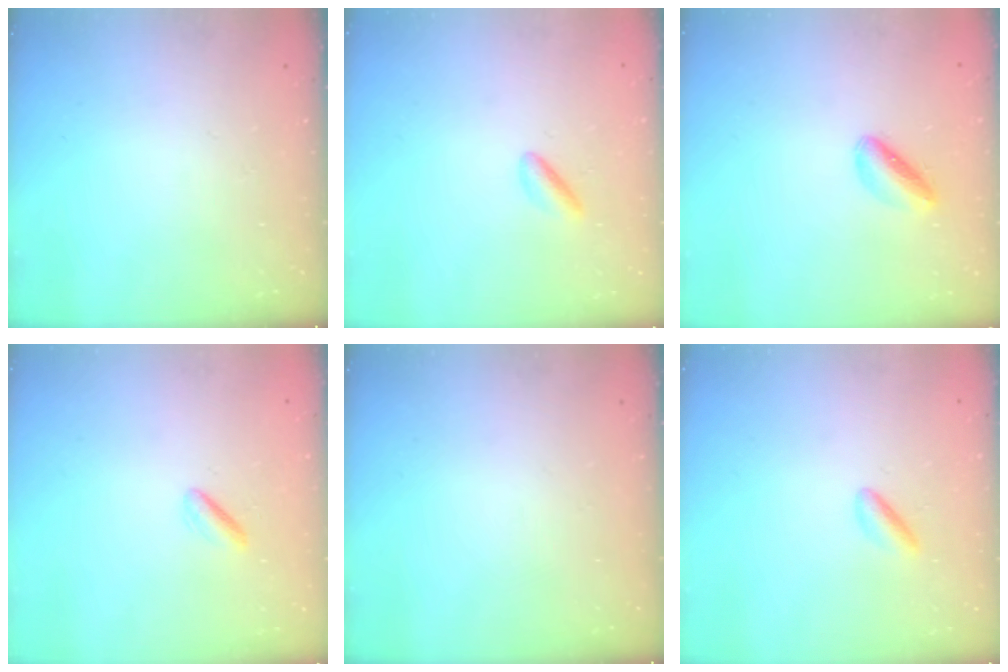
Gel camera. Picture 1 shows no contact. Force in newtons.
{"total": 2.1, "press": 2.0, "slide": 0.8}
{"total": 4.3, "press": 4.2, "slide": 0.8}
{"total": 1.0, "press": 0.6, "slide": 0.8}
{"total": 0.0}
{"total": 2.1, "press": 2.0, "slide": 0.8}